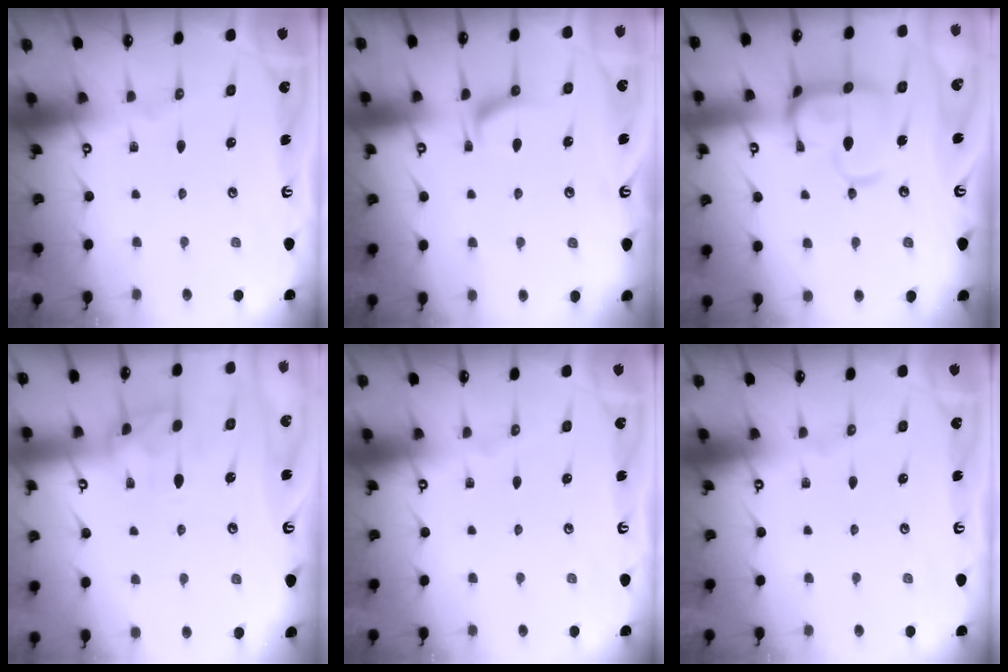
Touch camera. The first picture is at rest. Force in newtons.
{"total": 2.2, "press": 2.1, "slide": 0.7}
{"total": 12.1, "press": 12.0, "slide": 1.4}
{"total": 3.0, "press": 2.8, "slide": 1.2}
{"total": 0.0}
{"total": 0.0}